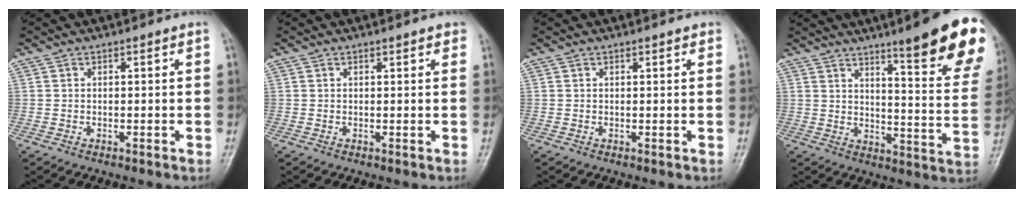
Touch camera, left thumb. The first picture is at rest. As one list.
[{"total": 1.4, "force": [1.0, 0.6, 0.7], "torque": [-0.004, -0.001, 0.008]}, {"total": 1.0, "force": [0.7, 0.4, 0.5], "torque": [-0.007, -0.002, 0.007]}, {"total": 21.0, "force": [13.4, 3.1, 15.8], "torque": [-0.174, -0.074, 0.175]}]